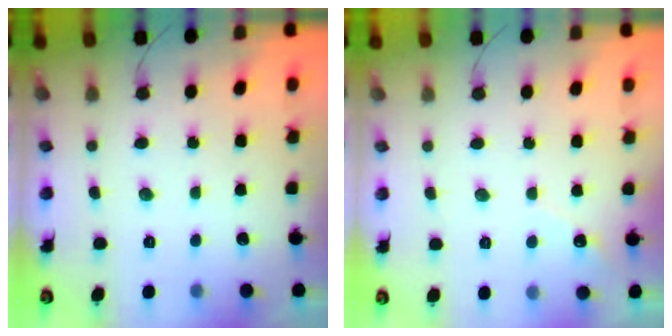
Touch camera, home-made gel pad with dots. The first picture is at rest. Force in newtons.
{"total": 2.9, "press": 2.9, "slide": 0.2}